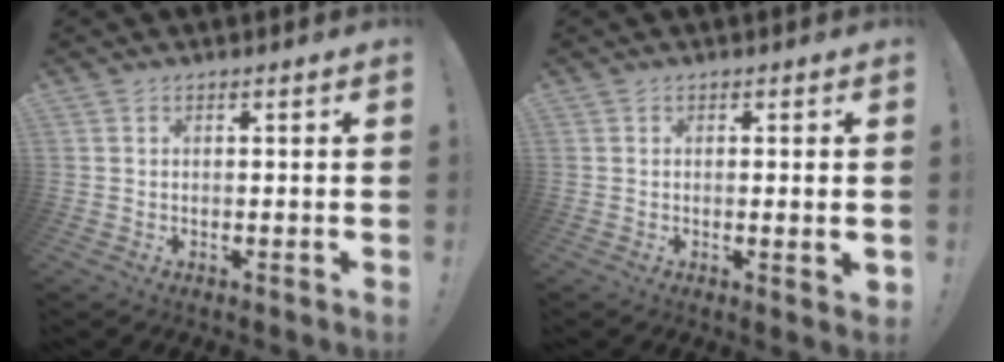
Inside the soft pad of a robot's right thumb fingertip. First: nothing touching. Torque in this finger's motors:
{"motor_torque": [-0.01, -0.13, -0.07, -0.16, 0.07]}